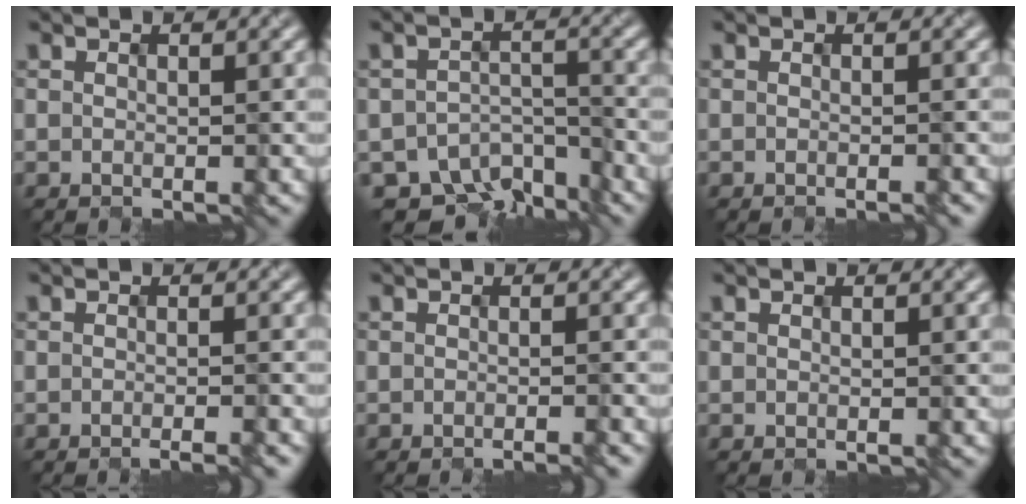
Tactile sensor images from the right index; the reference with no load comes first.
{"total": 6.5, "force": [-5.7, 2.4, 1.9], "torque": [-0.023, -0.019, -0.085]}
{"total": 0.7, "force": [-0.5, 0.2, 0.5], "torque": [-0.006, 0.003, -0.012]}
{"total": 1.7, "force": [-1.1, 0.2, 1.2], "torque": [-0.008, 0.002, -0.017]}
{"total": 1.2, "force": [-1.0, 0.1, 0.7], "torque": [-0.005, 0.003, -0.019]}
{"total": 0.0}